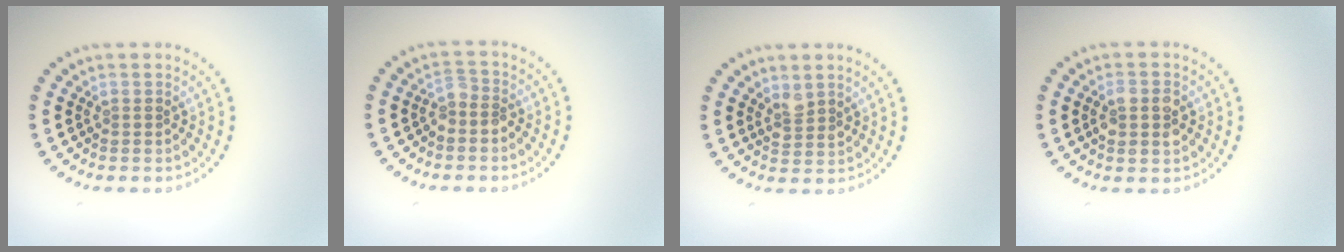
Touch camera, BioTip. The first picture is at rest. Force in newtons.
{"total": 1.6, "press": 1.2, "slide": 1.0}
{"total": 1.6, "press": 1.4, "slide": 0.8}
{"total": 2.9, "press": 2.8, "slide": 0.3}